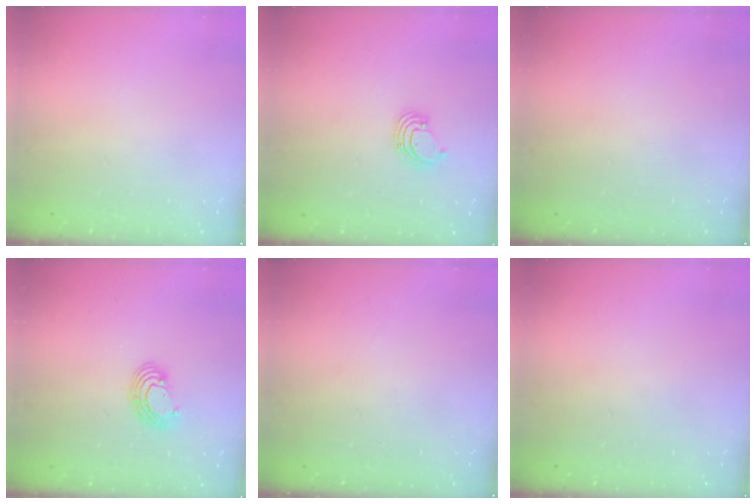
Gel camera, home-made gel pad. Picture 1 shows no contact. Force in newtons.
{"total": 2.3, "press": 2.3, "slide": 0.2}
{"total": 0.0}
{"total": 6.2, "press": 6.2, "slide": 0.5}
{"total": 0.0}
{"total": 0.0}